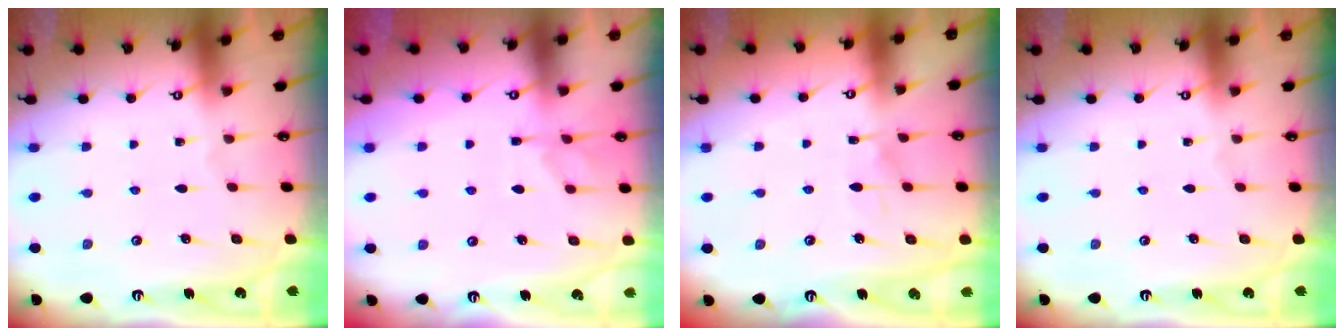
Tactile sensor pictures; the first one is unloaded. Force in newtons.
{"total": 1.1, "press": 0.3, "slide": 1.1}
{"total": 5.6, "press": 5.6, "slide": 0.6}
{"total": 0.0}